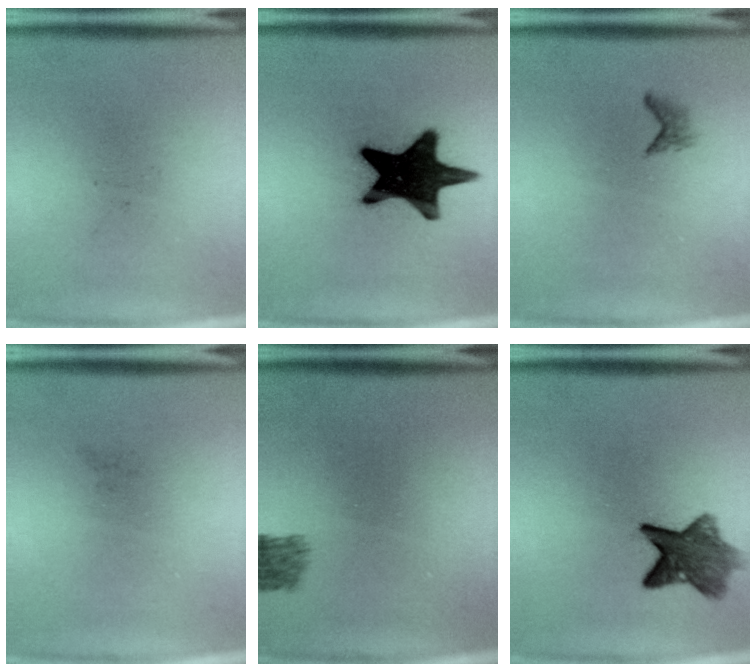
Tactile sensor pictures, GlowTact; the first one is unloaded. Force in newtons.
{"total": 19.5}
{"total": 1.0}
{"total": 0.0}
{"total": 2.5}
{"total": 7.2}